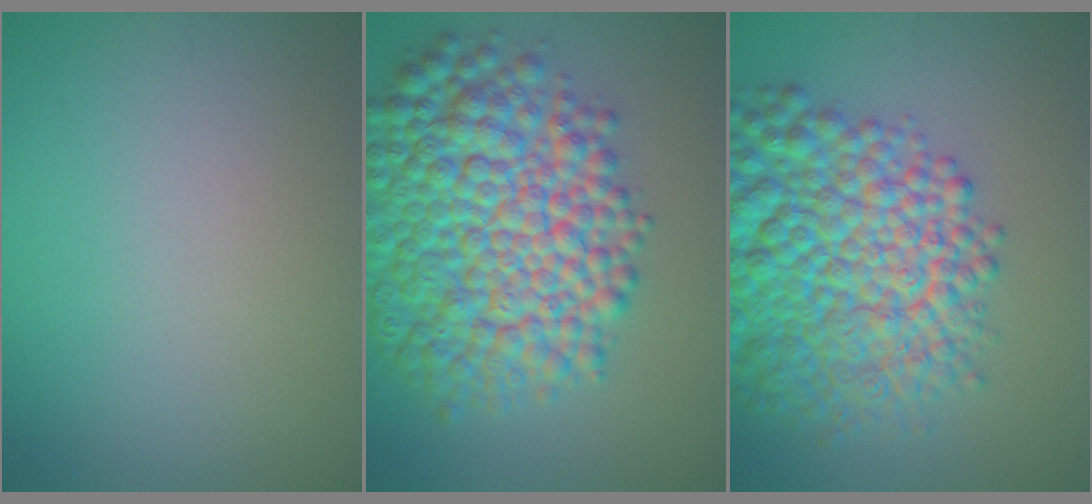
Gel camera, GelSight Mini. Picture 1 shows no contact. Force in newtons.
{"total": 11.3, "press": 11.3, "slide": 0.0}
{"total": 11.8, "press": 11.8, "slide": 0.5}